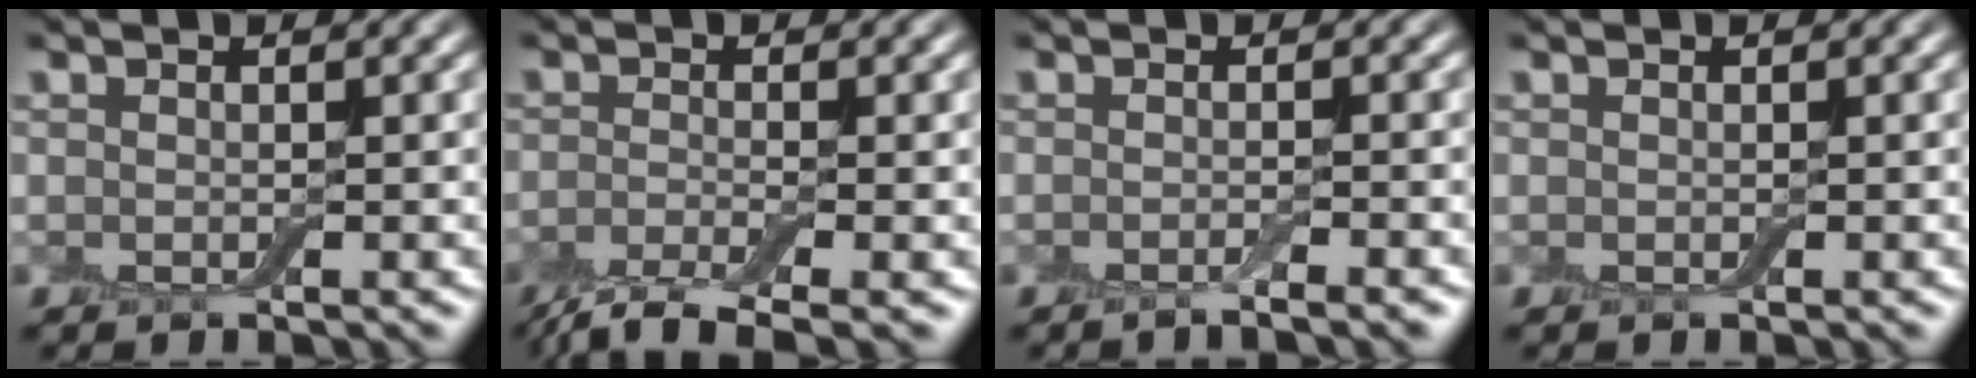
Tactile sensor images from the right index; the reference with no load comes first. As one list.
[{"total": 4.6, "force": [-3.2, 1.2, 3.1], "torque": [-0.055, -0.010, -0.066]}, {"total": 1.8, "force": [-1.2, 0.2, 1.3], "torque": [-0.010, -0.001, -0.023]}, {"total": 0.0}]